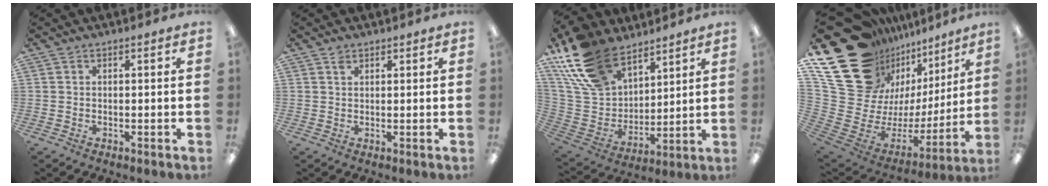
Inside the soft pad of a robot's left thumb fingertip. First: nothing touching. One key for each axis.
{"total": 1.4, "fx": 1.2, "fy": 0.8, "fz": 0.3, "tx": -0.008, "ty": -0.002, "tz": 0.023}
{"total": 20.7, "fx": 14.3, "fy": 11.6, "fz": 9.2, "tx": -0.206, "ty": -0.070, "tz": 0.271}
{"total": 26.6, "fx": 14.5, "fy": 17.4, "fz": 14.0, "tx": -0.226, "ty": -0.120, "tz": 0.317}